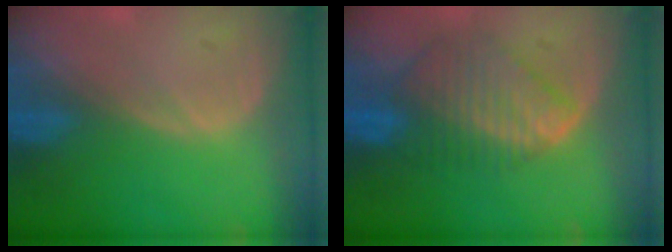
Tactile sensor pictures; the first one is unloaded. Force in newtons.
{"total": 8.5, "press": 7.6, "slide": 3.9}